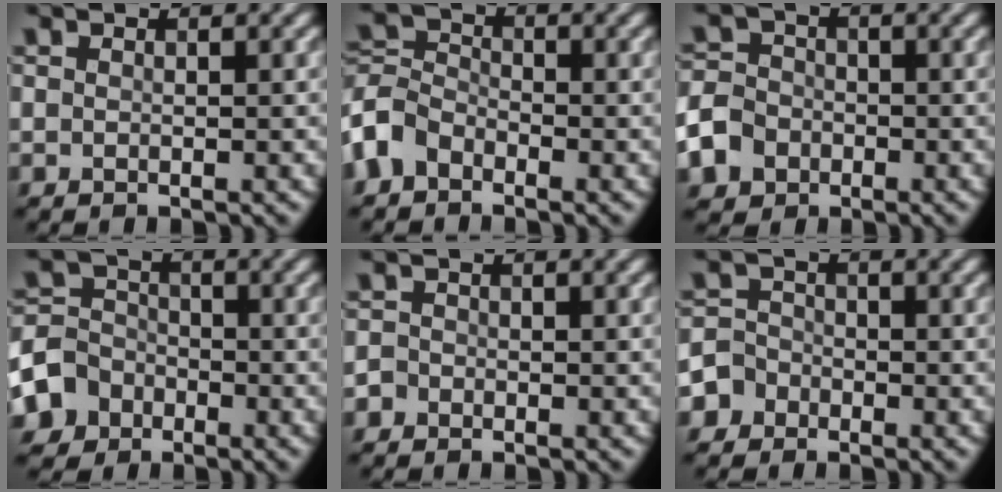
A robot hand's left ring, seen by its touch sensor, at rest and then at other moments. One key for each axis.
{"total": 3.6, "fx": -2.2, "fy": 2.4, "fz": 1.6, "tx": -0.036, "ty": 0.007, "tz": -0.060}
{"total": 5.1, "fx": -2.4, "fy": 4.1, "fz": 1.7, "tx": -0.025, "ty": -0.013, "tz": -0.057}
{"total": 5.7, "fx": -3.1, "fy": 4.7, "fz": 0.9, "tx": -0.004, "ty": -0.005, "tz": -0.075}
{"total": 0.9, "fx": -0.6, "fy": 0.7, "fz": 0.1, "tx": 0.003, "ty": 0.001, "tz": -0.015}
{"total": 2.6, "fx": -1.5, "fy": 2.1, "fz": 0.2, "tx": 0.019, "ty": 0.004, "tz": -0.035}